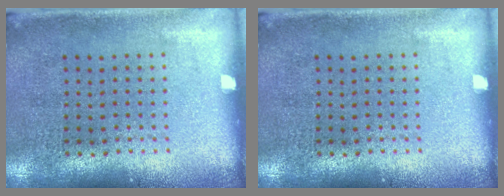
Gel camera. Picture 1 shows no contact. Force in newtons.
{"total": 0.0}